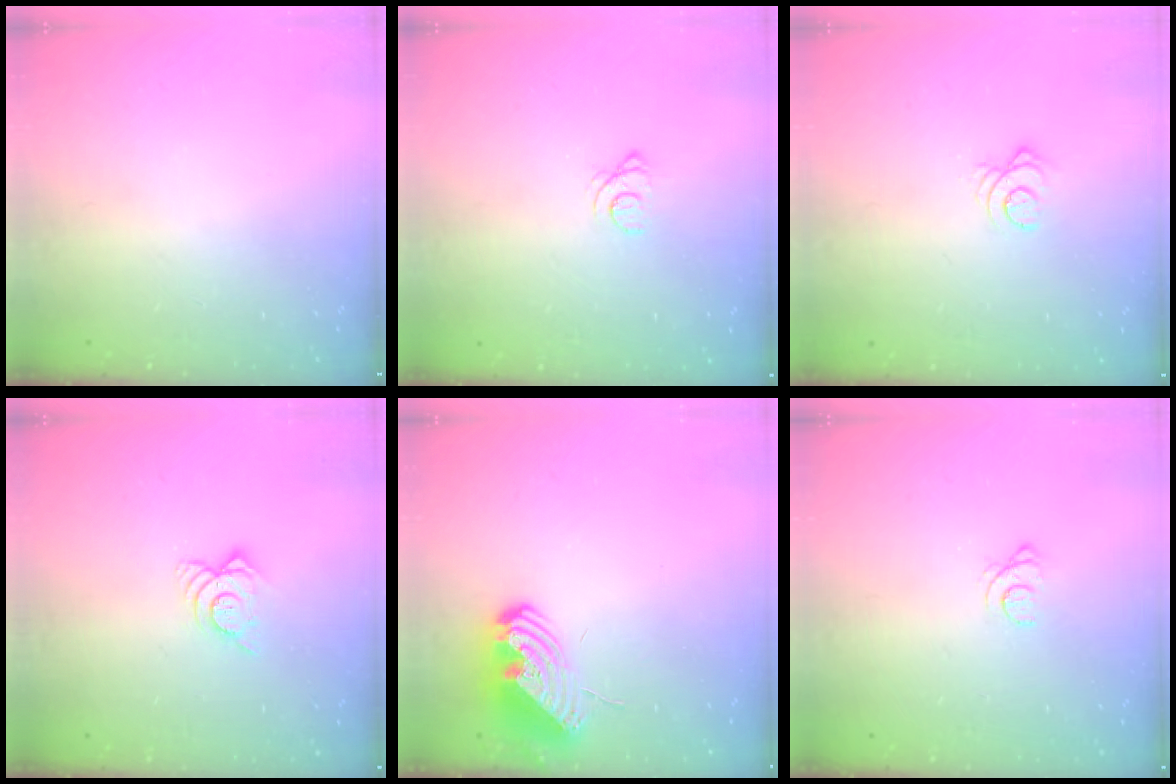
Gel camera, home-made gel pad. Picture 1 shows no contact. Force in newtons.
{"total": 1.7, "press": 1.6, "slide": 0.1}
{"total": 3.0, "press": 3.0, "slide": 0.3}
{"total": 7.2, "press": 7.2, "slide": 0.6}
{"total": 11.8, "press": 11.7, "slide": 1.4}
{"total": 1.5, "press": 1.5, "slide": 0.2}